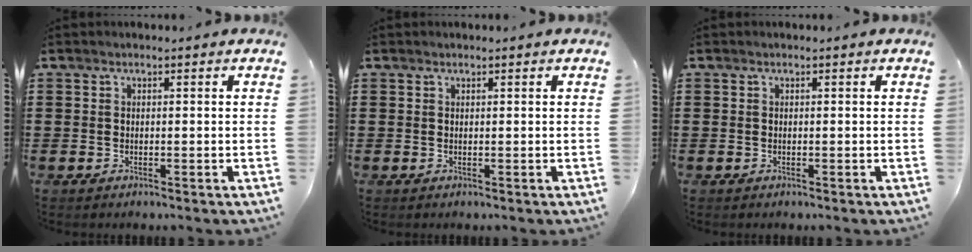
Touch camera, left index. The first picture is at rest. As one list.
[{"total": 0.0}, {"total": 0.0}]